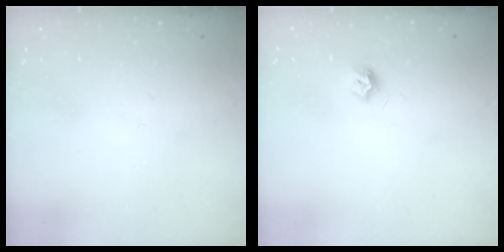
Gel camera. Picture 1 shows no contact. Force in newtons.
{"total": 6.6, "press": 6.5, "slide": 0.6}